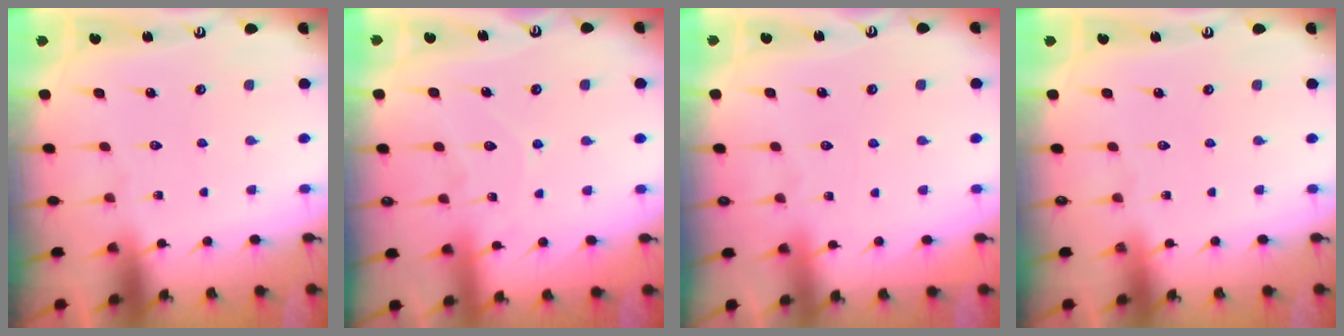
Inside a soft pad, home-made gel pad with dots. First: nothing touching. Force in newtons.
{"total": 7.3, "press": 7.3, "slide": 0.8}
{"total": 3.3, "press": 3.2, "slide": 0.4}
{"total": 0.0}